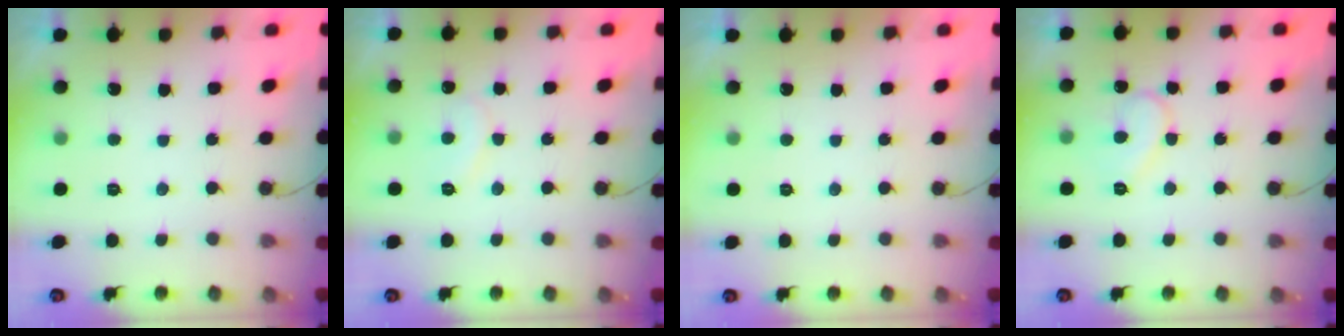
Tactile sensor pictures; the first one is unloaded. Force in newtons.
{"total": 6.0, "press": 6.0, "slide": 0.4}
{"total": 1.9, "press": 1.9, "slide": 0.1}
{"total": 8.7, "press": 8.6, "slide": 0.6}